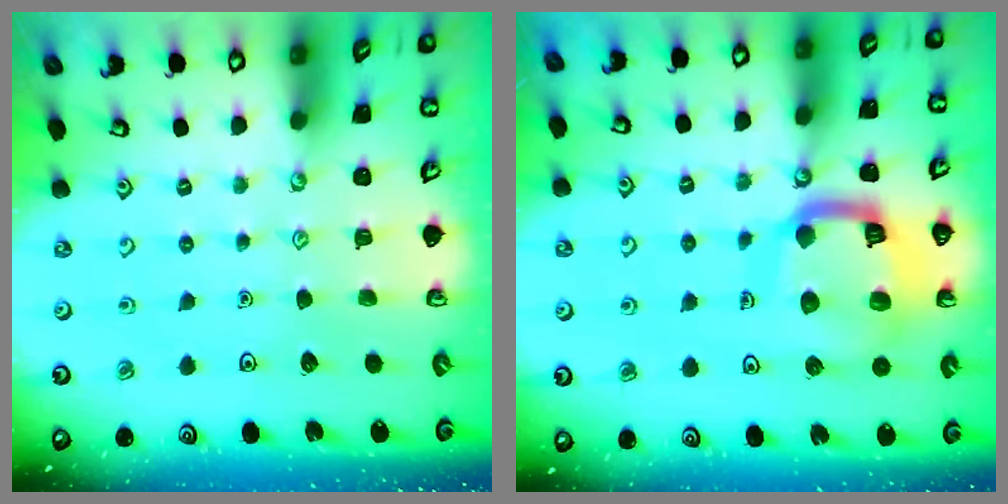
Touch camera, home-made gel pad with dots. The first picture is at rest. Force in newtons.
{"total": 16.3, "press": 16.2, "slide": 1.8}